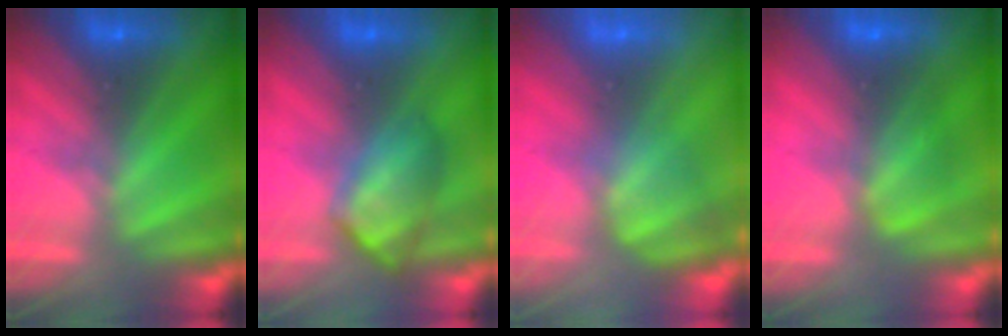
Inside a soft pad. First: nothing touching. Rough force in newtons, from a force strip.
{"total": 4.7}
{"total": 3.2}
{"total": 2.7}